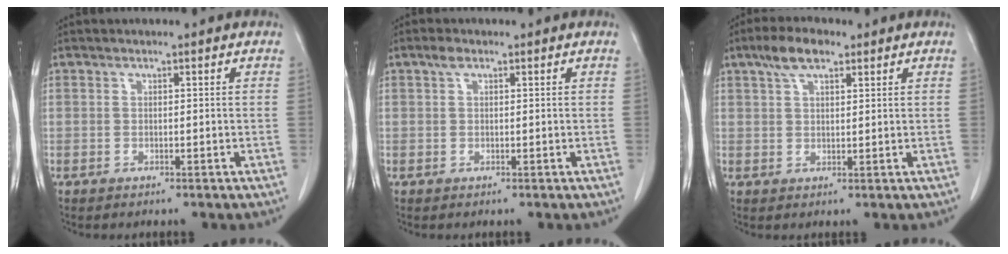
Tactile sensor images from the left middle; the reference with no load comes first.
{"total": 1.2, "force": [0.7, 0.6, 0.8], "torque": [-0.015, 0.009, 0.012]}
{"total": 5.2, "force": [3.3, 1.9, 3.5], "torque": [-0.071, 0.014, 0.062]}